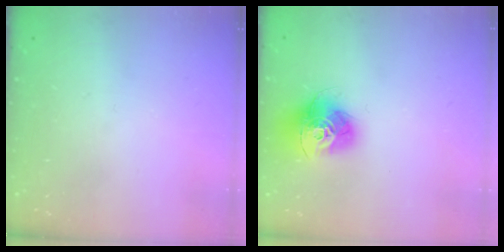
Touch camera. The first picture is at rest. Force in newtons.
{"total": 14.1, "press": 14.1, "slide": 1.3}